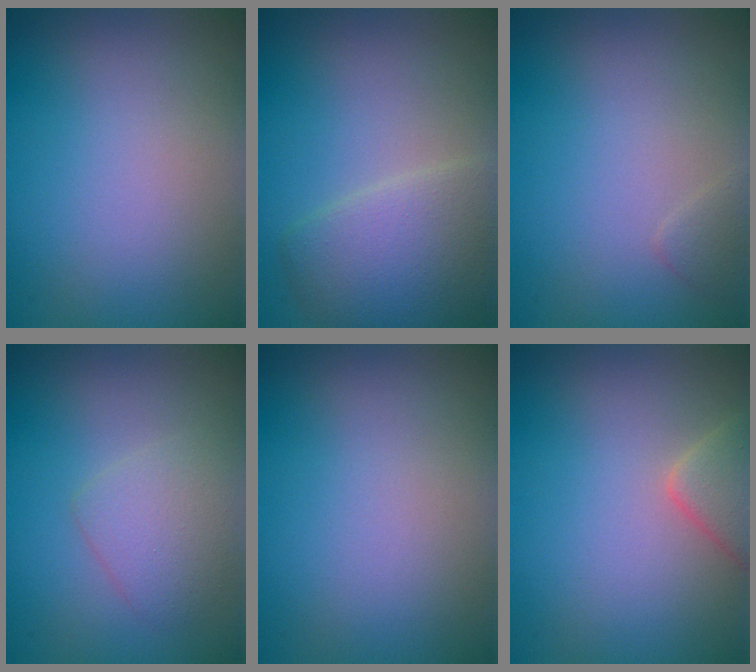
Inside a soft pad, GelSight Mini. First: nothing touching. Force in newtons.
{"total": 4.4, "press": 4.4, "slide": 0.2}
{"total": 0.9, "press": 0.9, "slide": 0.0}
{"total": 2.5, "press": 2.5, "slide": 0.1}
{"total": 0.0}
{"total": 2.5, "press": 2.5, "slide": 0.2}